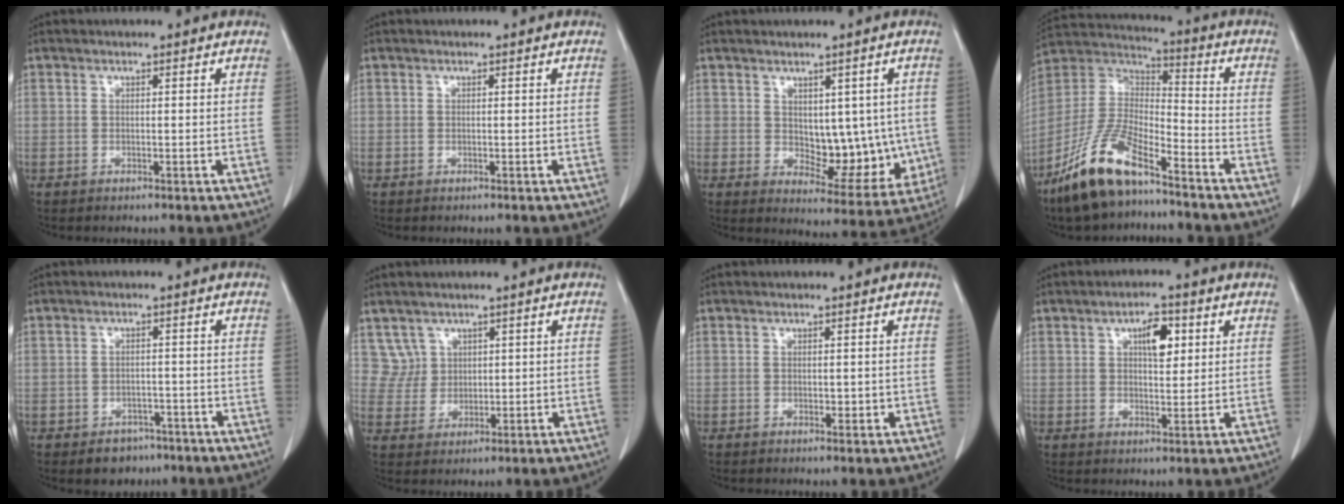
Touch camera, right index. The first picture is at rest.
{"total": 0.0}
{"total": 10.0, "force": [0.3, 5.8, 8.2], "torque": [-0.088, 0.000, 0.024]}
{"total": 14.8, "force": [-10.2, 4.3, 9.8], "torque": [-0.208, -0.001, -0.193]}
{"total": 3.9, "force": [-2.5, 2.8, 0.9], "torque": [-0.008, 0.009, -0.028]}
{"total": 4.0, "force": [2.3, 3.3, -0.4], "torque": [0.016, 0.008, 0.047]}
{"total": 1.4, "force": [-0.1, 0.9, 1.1], "torque": [-0.011, -0.001, 0.001]}
{"total": 5.2, "force": [1.9, 2.1, 4.4], "torque": [-0.071, 0.006, 0.032]}